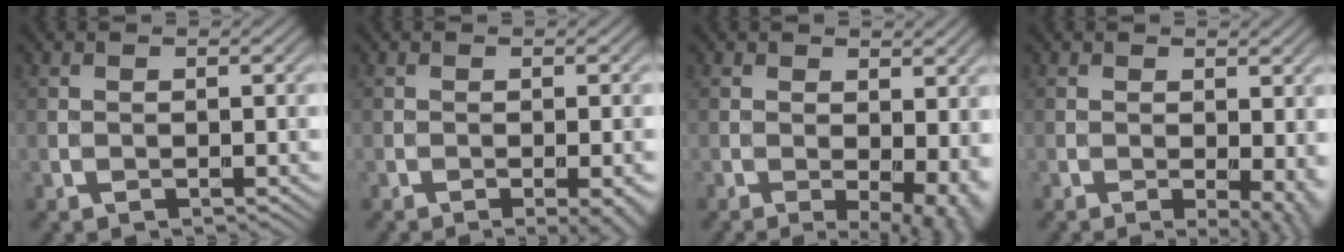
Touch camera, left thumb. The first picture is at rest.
{"total": 3.9, "force": [-1.7, 0.8, 3.4], "torque": [-0.040, 0.002, -0.023]}
{"total": 7.0, "force": [-0.8, 3.1, 6.2], "torque": [-0.076, -0.009, -0.002]}
{"total": 4.6, "force": [-0.6, 1.5, 4.4], "torque": [-0.056, -0.007, -0.005]}